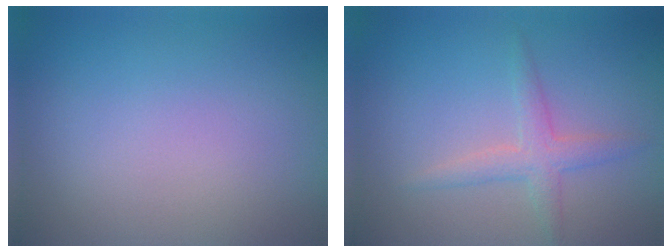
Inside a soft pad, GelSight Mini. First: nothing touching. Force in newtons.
{"total": 2.3, "press": 2.3, "slide": 0.1}